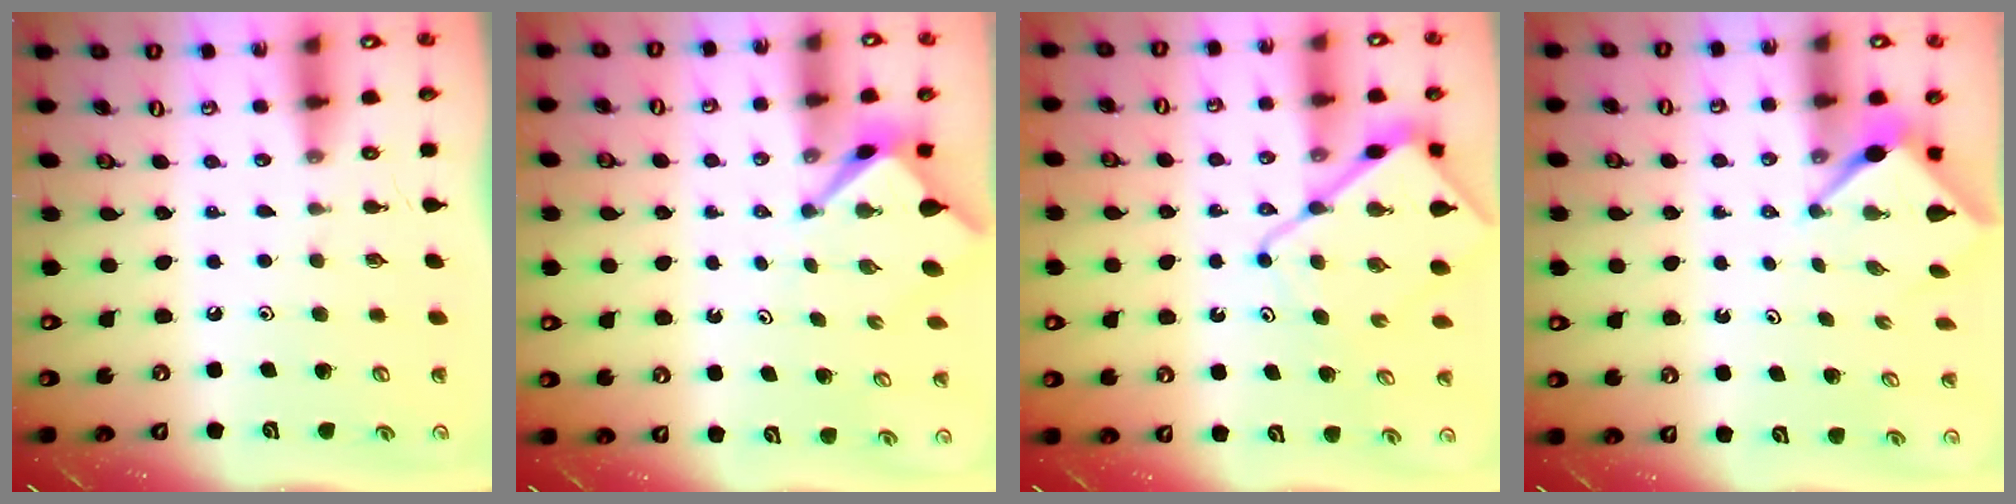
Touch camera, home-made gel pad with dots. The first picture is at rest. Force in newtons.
{"total": 2.7, "press": 2.7, "slide": 0.3}
{"total": 10.3, "press": 10.2, "slide": 1.1}
{"total": 2.7, "press": 2.7, "slide": 0.1}